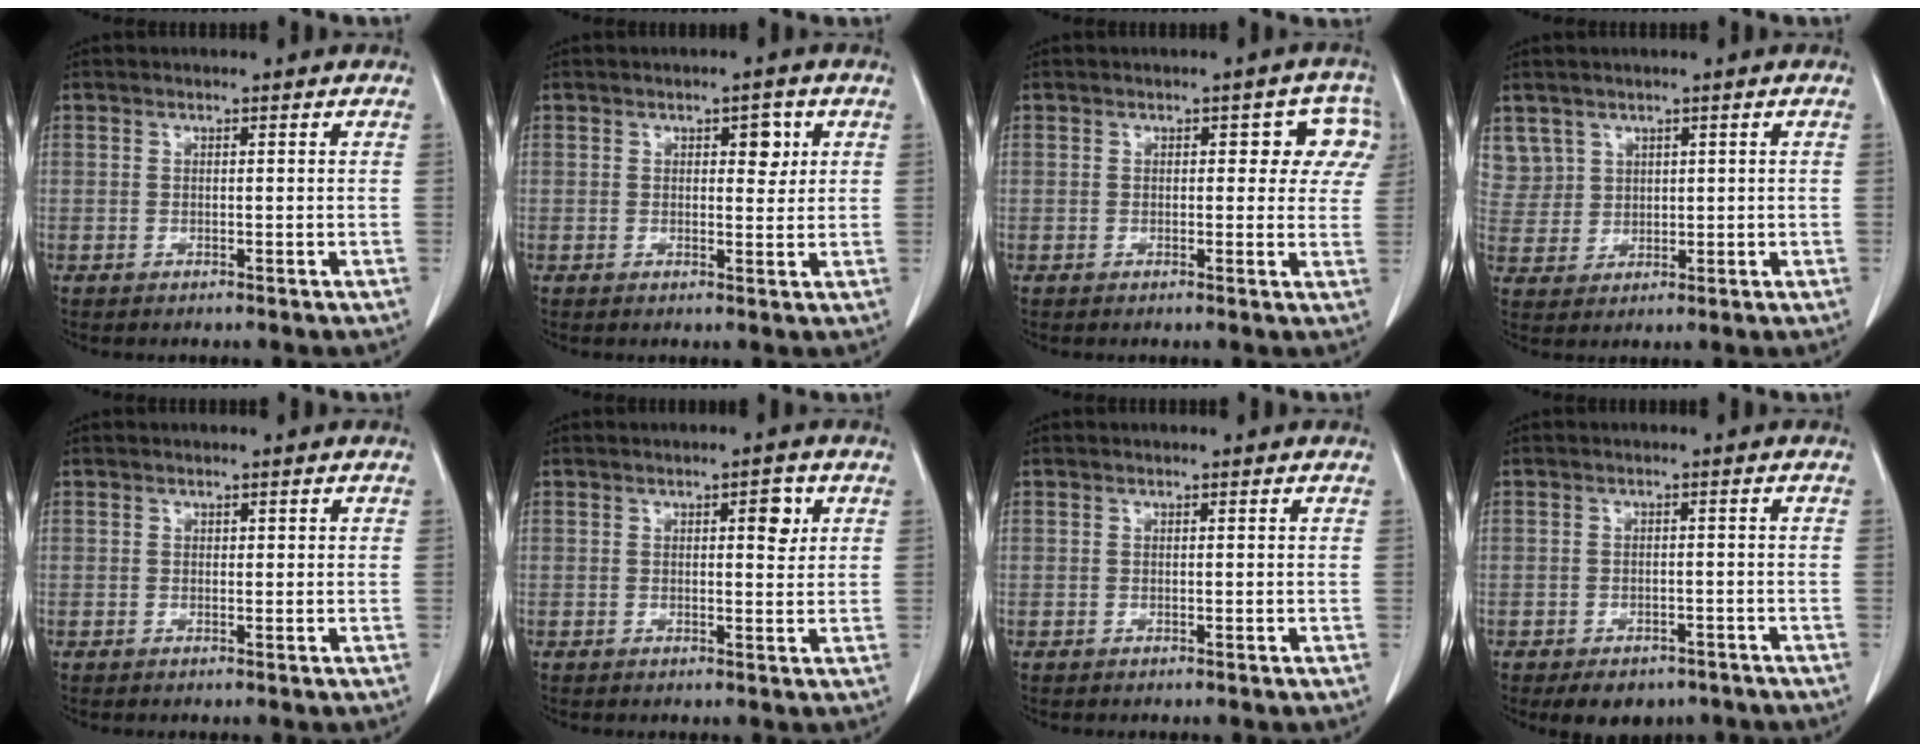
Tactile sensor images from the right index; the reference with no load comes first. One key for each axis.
{"total": 3.0, "fx": 1.1, "fy": 1.5, "fz": 2.3, "tx": -0.027, "ty": 0.002, "tz": 0.016}
{"total": 5.5, "fx": 1.8, "fy": 3.2, "fz": 4.1, "tx": -0.019, "ty": 0.019, "tz": 0.014}
{"total": 5.2, "fx": 3.0, "fy": 4.3, "fz": -0.2, "tx": 0.007, "ty": 0.008, "tz": 0.069}
{"total": 0.5, "fx": 0.2, "fy": 0.4, "fz": 0.3, "tx": 0.002, "ty": 0.002, "tz": 0.002}
{"total": 2.9, "fx": 1.1, "fy": 1.0, "fz": 2.5, "tx": -0.032, "ty": -0.001, "tz": 0.015}
{"total": 0.0}
{"total": 6.9, "fx": -5.2, "fy": 3.8, "fz": 2.4, "tx": -0.022, "ty": 0.006, "tz": -0.065}